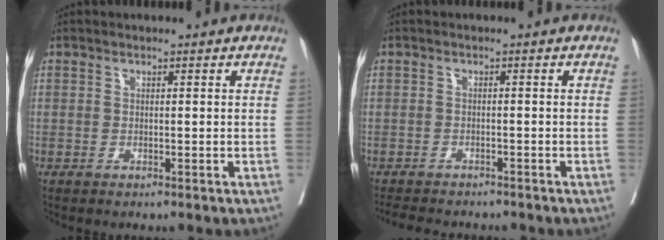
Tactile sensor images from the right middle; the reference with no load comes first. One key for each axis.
{"total": 7.0, "fx": -6.3, "fy": 2.0, "fz": 2.3, "tx": -0.036, "ty": -0.008, "tz": -0.089}